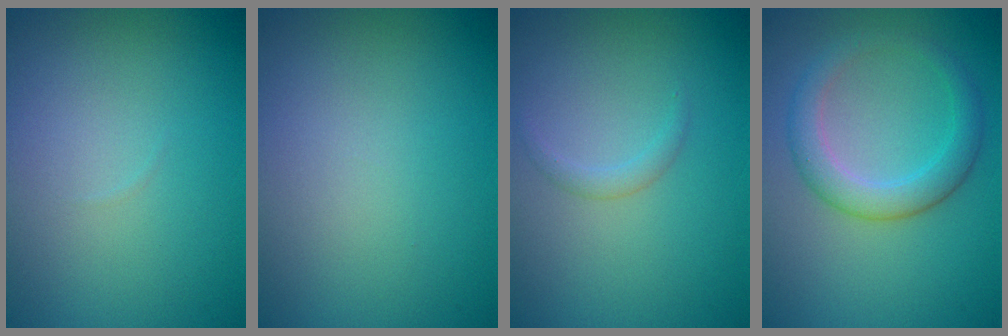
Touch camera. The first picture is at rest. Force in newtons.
{"total": 0.0}
{"total": 1.0, "press": 1.0, "slide": 0.1}
{"total": 3.6, "press": 3.6, "slide": 0.1}